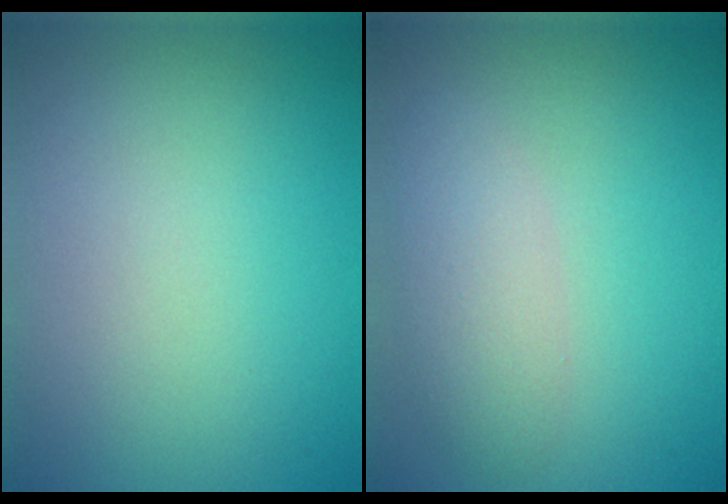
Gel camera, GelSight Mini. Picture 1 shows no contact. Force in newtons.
{"total": 3.0, "press": 3.0, "slide": 0.1}